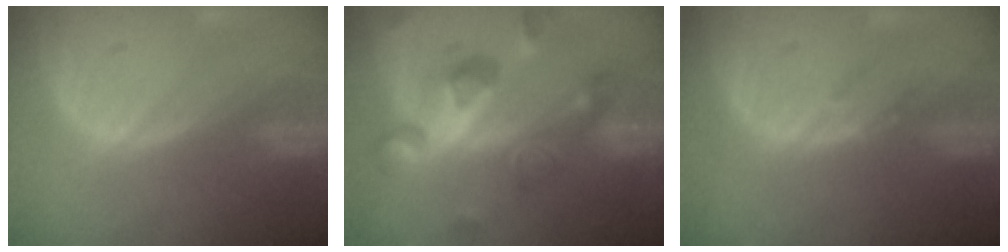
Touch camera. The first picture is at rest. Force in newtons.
{"total": 10.4, "press": 9.3, "slide": 4.7}
{"total": 1.3, "press": 1.1, "slide": 0.7}